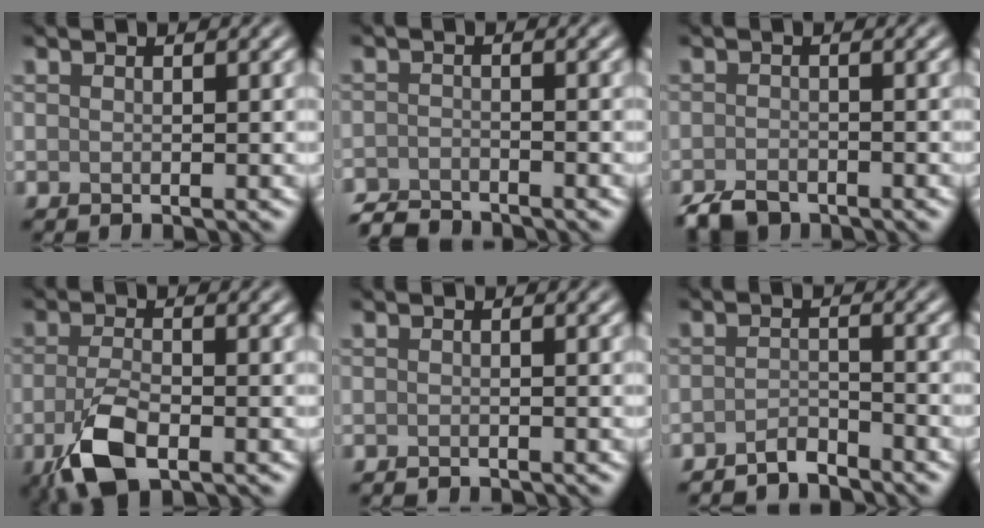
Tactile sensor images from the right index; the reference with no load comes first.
{"total": 2.9, "force": [-2.9, 0.5, 0.5], "torque": [-0.008, -0.005, -0.060]}
{"total": 2.5, "force": [-2.1, 1.1, 0.9], "torque": [-0.016, -0.002, -0.042]}
{"total": 5.2, "force": [-2.1, 2.3, 4.2], "torque": [-0.097, -0.010, -0.044]}
{"total": 0.8, "force": [-0.8, 0.0, 0.2], "torque": [-0.001, -0.003, -0.014]}
{"total": 2.3, "force": [-2.2, 0.3, 0.7], "torque": [-0.010, 0.005, -0.044]}